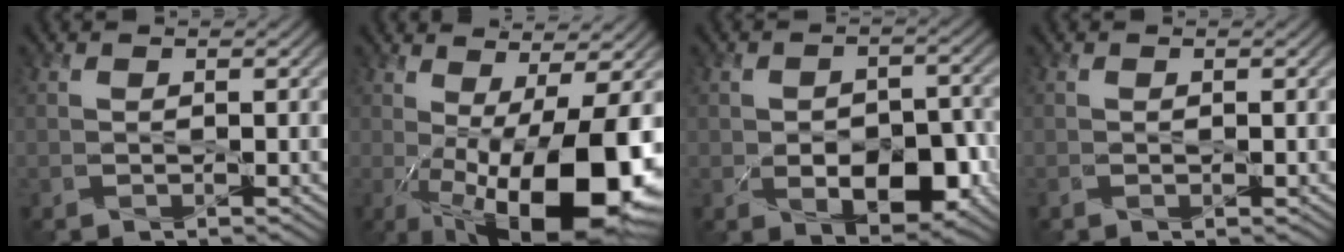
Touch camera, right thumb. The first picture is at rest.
{"total": 16.8, "force": [-3.8, 5.9, 15.3], "torque": [-0.250, -0.018, -0.049]}
{"total": 8.6, "force": [-2.6, 5.3, 6.2], "torque": [-0.102, -0.023, -0.031]}
{"total": 0.7, "force": [-0.3, 0.3, 0.6], "torque": [-0.012, -0.004, -0.003]}